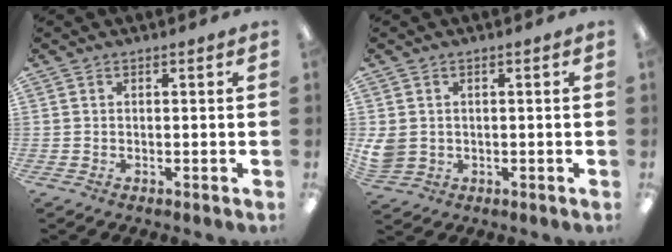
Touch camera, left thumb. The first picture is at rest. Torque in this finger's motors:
{"motor_torque": [-0.09, 0.23, 0.22, -0.11, 0.02]}